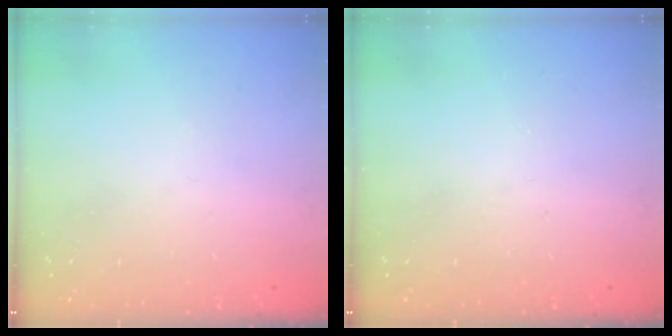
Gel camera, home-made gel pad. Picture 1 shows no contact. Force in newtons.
{"total": 0.0}